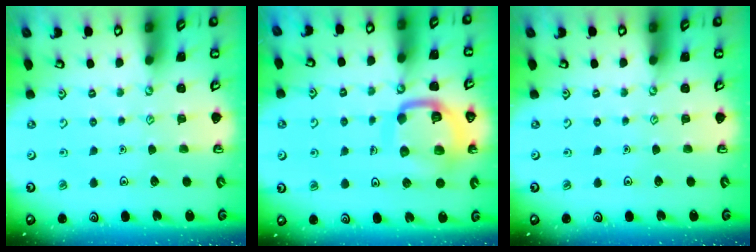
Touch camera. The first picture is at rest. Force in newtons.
{"total": 14.1, "press": 14.0, "slide": 1.4}
{"total": 0.0}